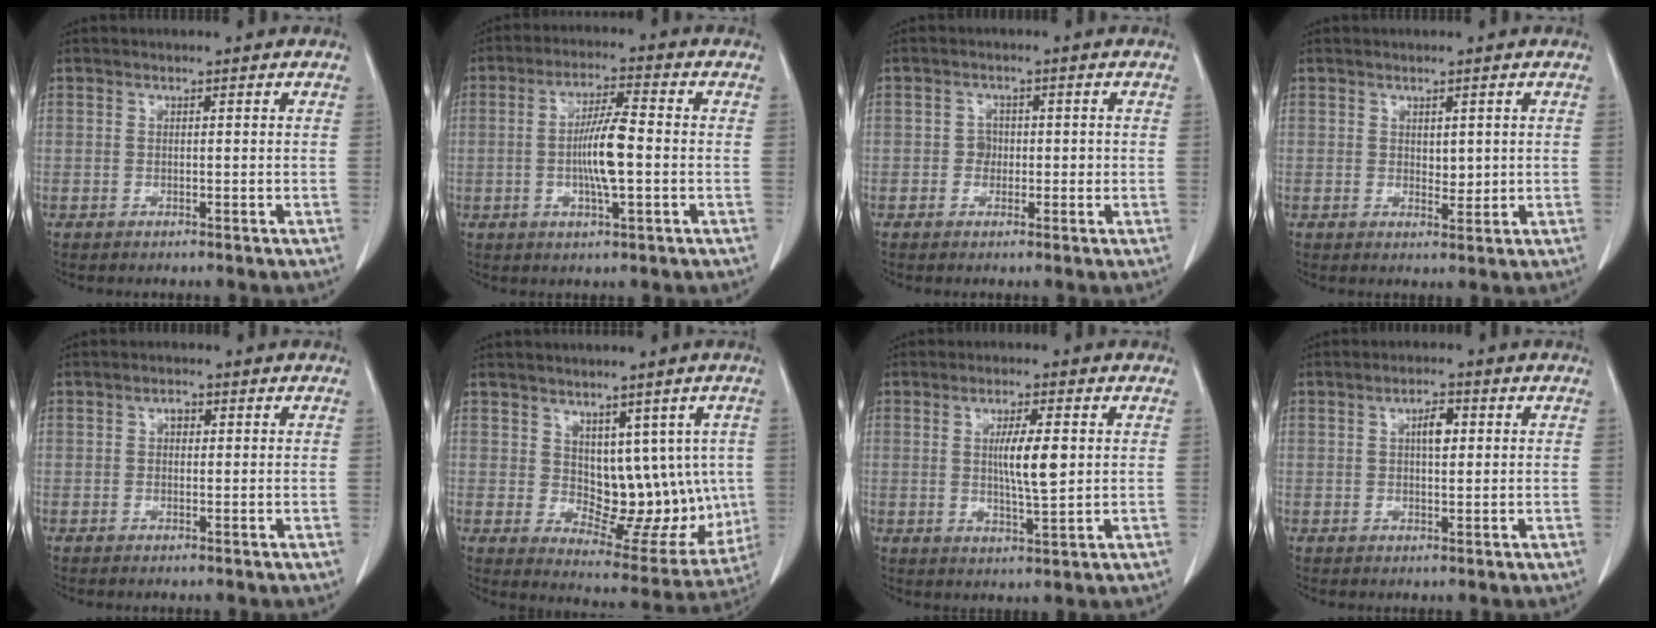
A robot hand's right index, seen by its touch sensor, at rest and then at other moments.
{"total": 7.7, "force": [-0.8, 1.0, 7.6], "torque": [-0.142, 0.003, -0.016]}
{"total": 2.1, "force": [-0.1, 1.9, 0.8], "torque": [-0.003, 0.009, -0.001]}
{"total": 2.0, "force": [0.5, 1.2, 1.5], "torque": [-0.021, -0.007, 0.009]}
{"total": 1.2, "force": [0.3, 0.9, 0.8], "torque": [-0.008, 0.006, 0.002]}
{"total": 12.0, "force": [1.5, 7.0, 9.7], "torque": [-0.101, 0.008, 0.046]}
{"total": 6.3, "force": [0.9, 0.8, 6.2], "torque": [-0.111, -0.003, 0.018]}
{"total": 3.3, "force": [0.8, 1.2, 2.9], "torque": [-0.051, 0.003, 0.010]}